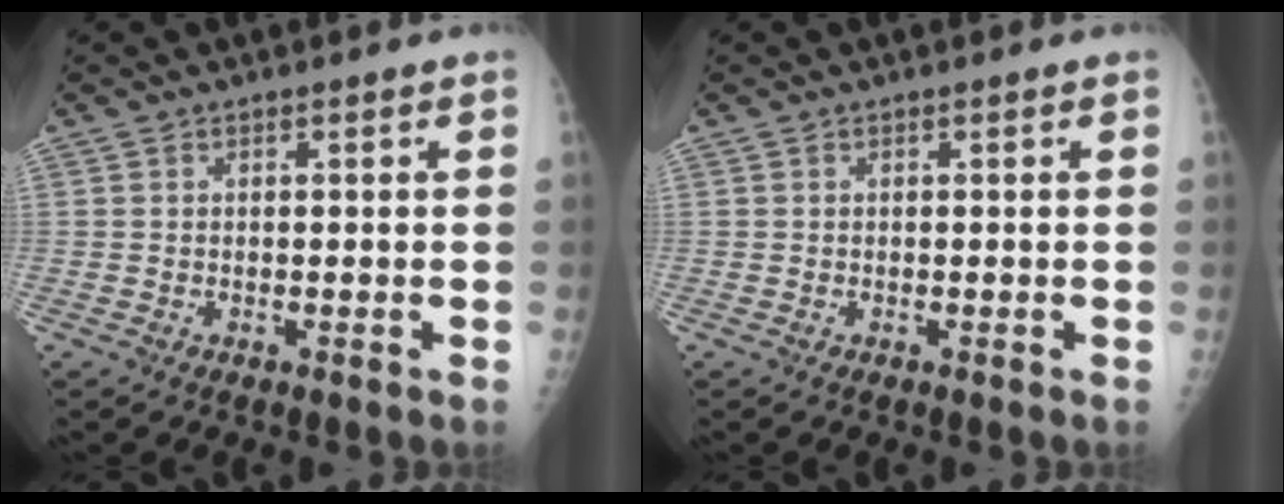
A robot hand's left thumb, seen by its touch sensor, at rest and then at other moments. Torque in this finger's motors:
{"motor_torque": [0.04, 0.02, 0.00, 0.00, 0.00]}